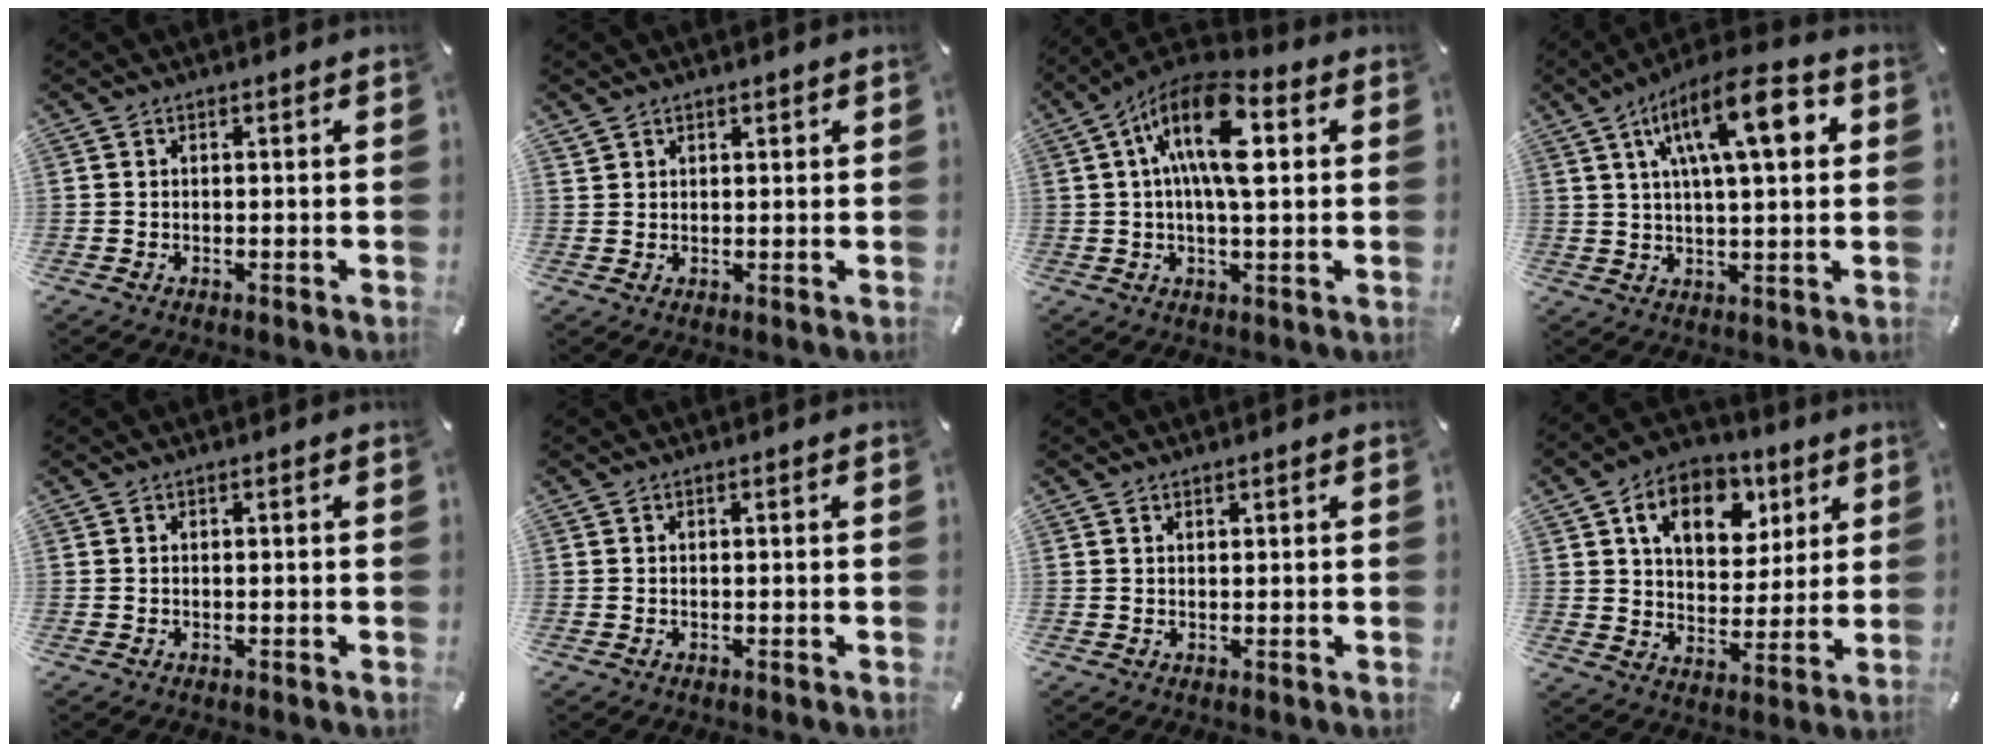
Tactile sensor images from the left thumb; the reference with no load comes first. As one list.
[{"total": 1.8, "force": [1.3, 1.2, 0.1], "torque": [-0.003, -0.002, 0.027]}, {"total": 15.4, "force": [3.7, 6.4, 13.5], "torque": [-0.252, -0.010, 0.058]}, {"total": 16.7, "force": [6.1, 5.7, 14.4], "torque": [-0.234, -0.004, 0.095]}, {"total": 0.0}, {"total": 0.0}, {"total": 0.6, "force": [0.5, 0.2, 0.1], "torque": [-0.002, -0.001, 0.011]}, {"total": 13.4, "force": [6.4, 9.5, 7.0], "torque": [-0.104, -0.024, 0.112]}]